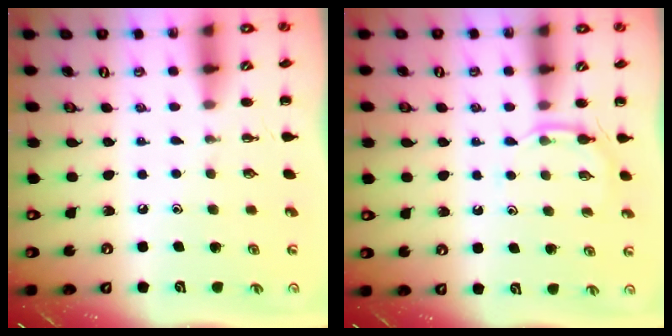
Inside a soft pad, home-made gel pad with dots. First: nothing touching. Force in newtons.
{"total": 5.0, "press": 4.8, "slide": 1.4}